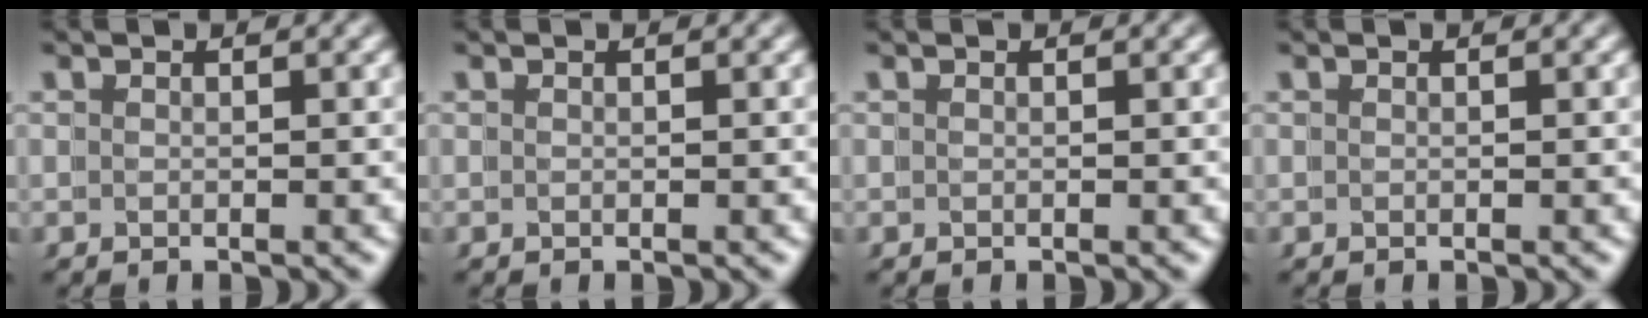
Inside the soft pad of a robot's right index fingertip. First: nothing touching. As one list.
[{"total": 0.0}, {"total": 0.0}, {"total": 0.0}]